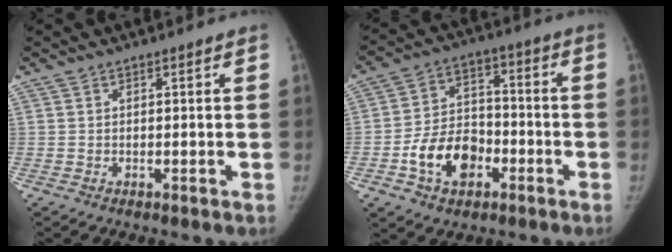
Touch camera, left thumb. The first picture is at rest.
{"total": 12.9, "force": [-4.9, 9.1, 7.7], "torque": [-0.099, 0.036, -0.087]}